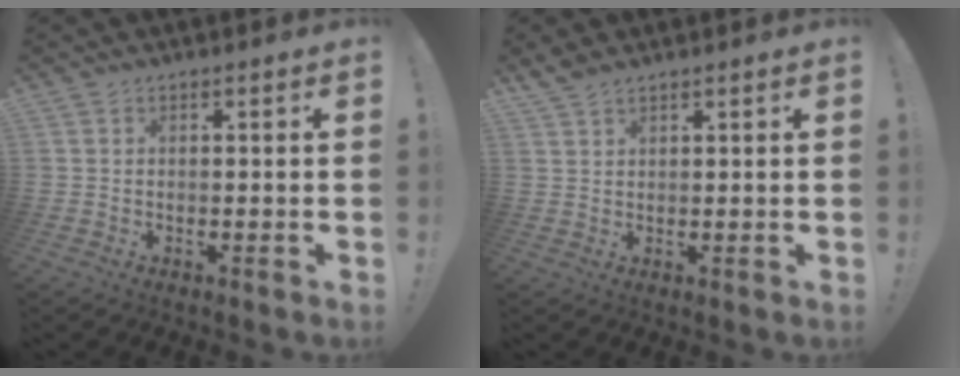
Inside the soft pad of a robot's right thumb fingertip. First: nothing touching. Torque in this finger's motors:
{"motor_torque": [-0.32, 0.34, 0.09, 0.13, 0.07]}